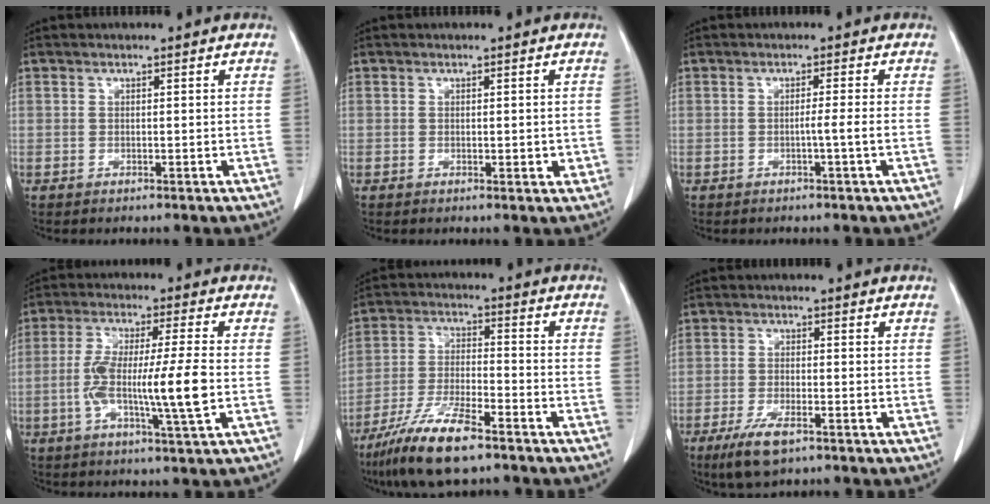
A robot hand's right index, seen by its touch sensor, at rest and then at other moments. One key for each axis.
{"total": 1.9, "fx": 0.0, "fy": 1.0, "fz": 1.6, "tx": -0.016, "ty": -0.002, "tz": 0.005}
{"total": 1.8, "fx": -0.7, "fy": -0.8, "fz": 1.4, "tx": -0.018, "ty": 0.001, "tz": -0.014}
{"total": 11.3, "fx": -1.8, "fy": 0.2, "fz": 11.2, "tx": -0.209, "ty": 0.000, "tz": -0.036}
{"total": 12.1, "fx": -8.4, "fy": 2.1, "fz": 8.4, "tx": -0.167, "ty": -0.024, "tz": -0.156}
{"total": 6.0, "fx": -3.8, "fy": 1.5, "fz": 4.5, "tx": -0.094, "ty": -0.013, "tz": -0.065}